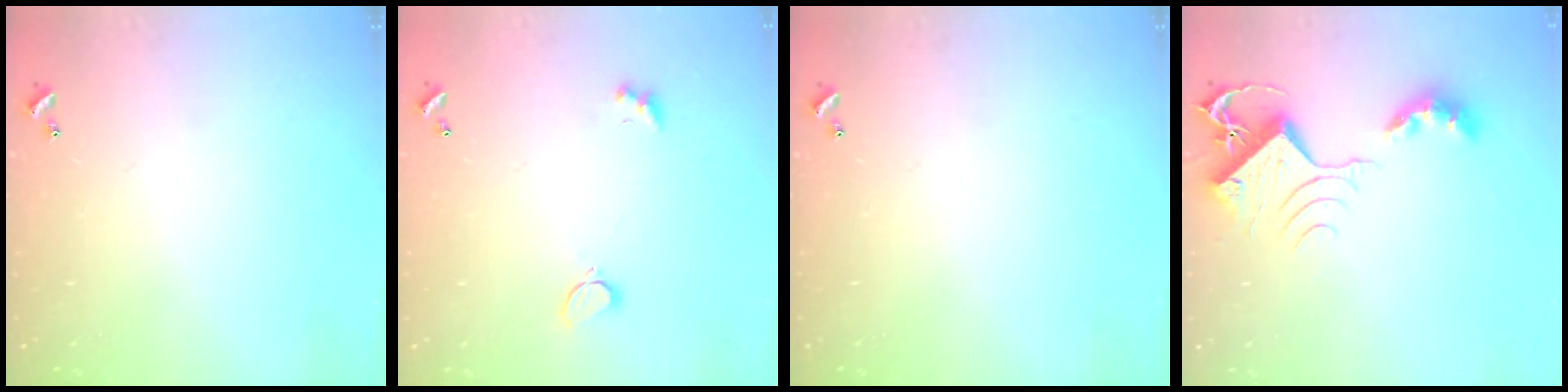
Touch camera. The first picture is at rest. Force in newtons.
{"total": 1.9, "press": 1.9, "slide": 0.6}
{"total": 0.0}
{"total": 9.1, "press": 9.1, "slide": 1.2}